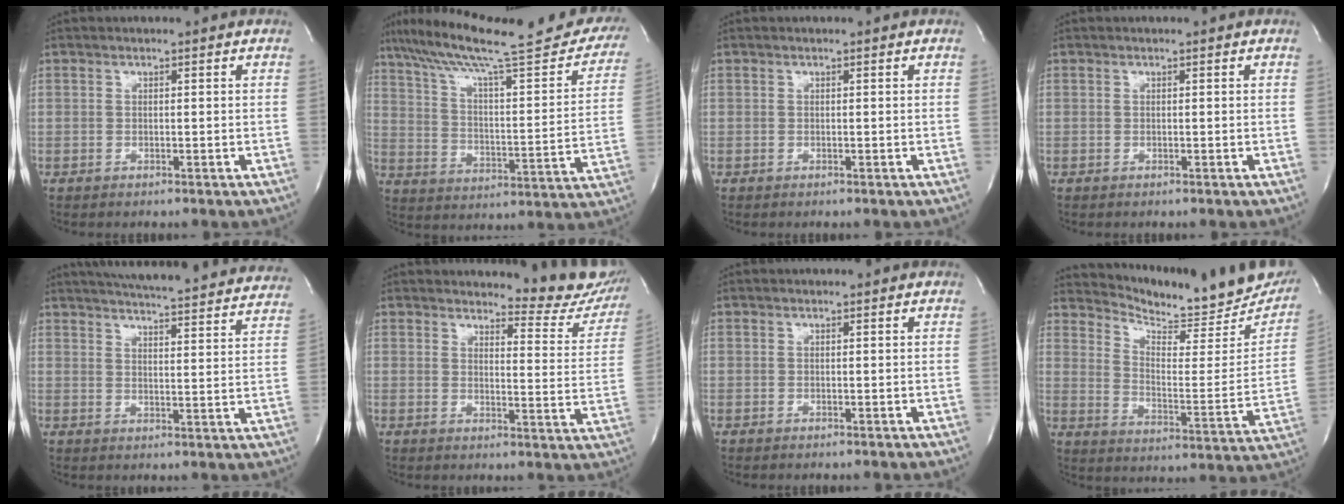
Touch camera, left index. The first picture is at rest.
{"total": 30.1, "force": [24.6, 4.9, 16.7], "torque": [-0.260, -0.014, 0.329]}
{"total": 0.0}
{"total": 0.0}
{"total": 27.1, "force": [25.2, 2.9, 9.7], "torque": [-0.157, -0.045, 0.302]}
{"total": 12.4, "force": [11.9, 2.8, 2.4], "torque": [-0.007, -0.063, 0.112]}
{"total": 0.0}
{"total": 19.3, "force": [18.0, 4.6, 5.2], "torque": [-0.070, -0.059, 0.232]}